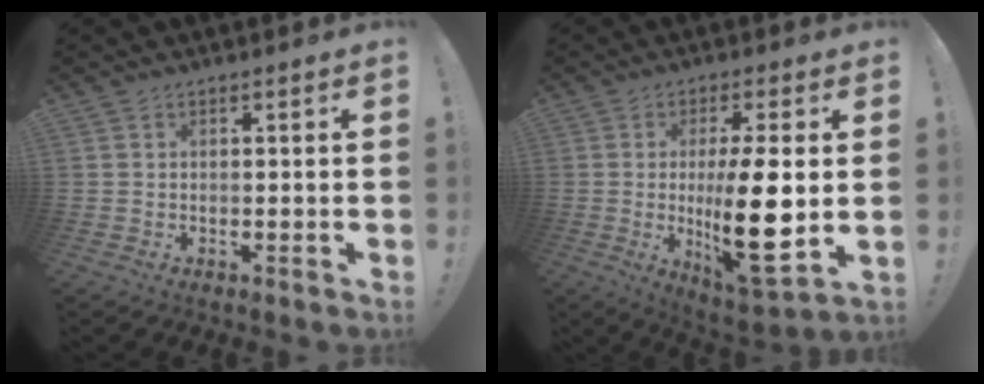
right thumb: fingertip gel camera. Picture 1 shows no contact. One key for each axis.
{"total": 17.7, "fx": -0.8, "fy": 5.0, "fz": 17.0, "tx": -0.284, "ty": -0.020, "tz": -0.010}